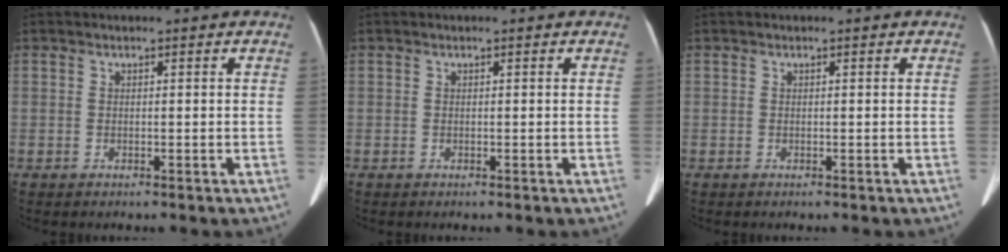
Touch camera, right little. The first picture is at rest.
{"total": 0.0}
{"total": 0.0}